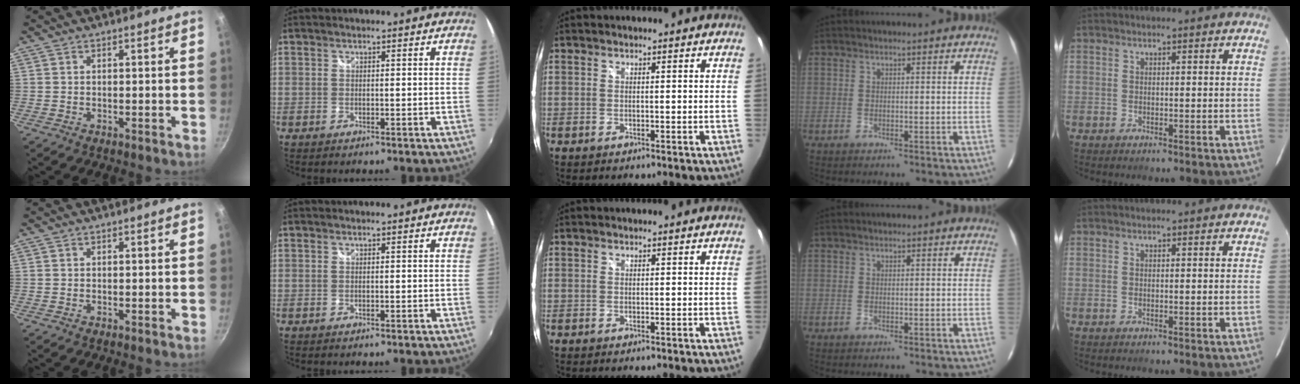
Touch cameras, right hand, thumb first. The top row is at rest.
{}